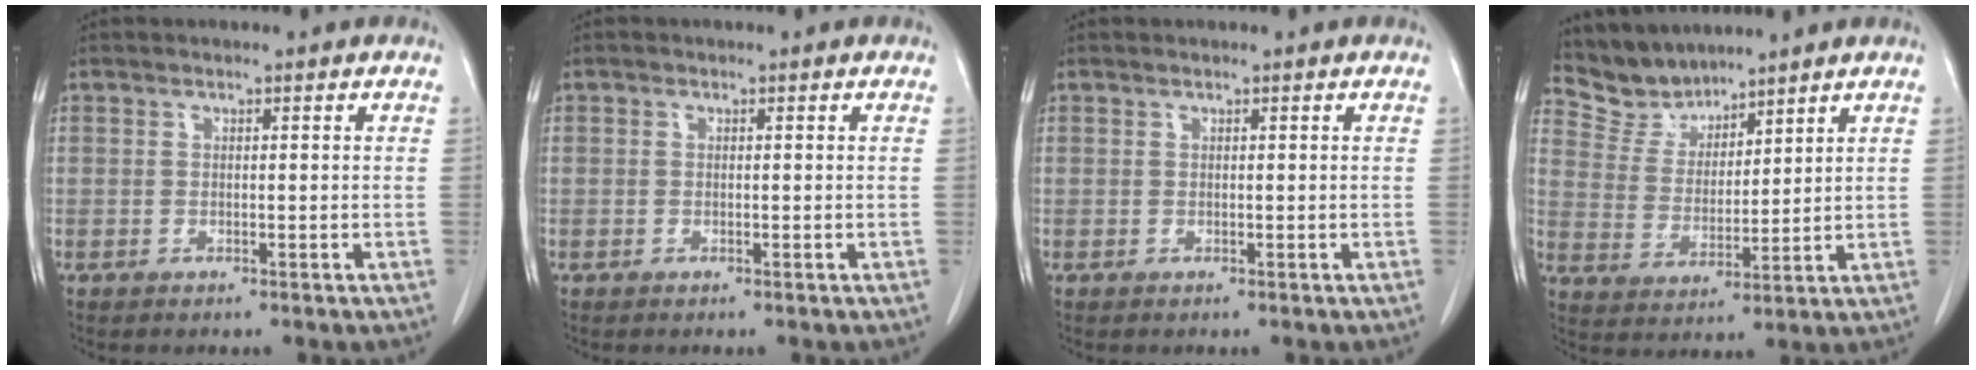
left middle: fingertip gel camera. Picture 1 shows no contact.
{"total": 0.0}
{"total": 0.0}
{"total": 6.8, "force": [6.5, 1.8, -0.3], "torque": [-0.004, 0.006, 0.142]}